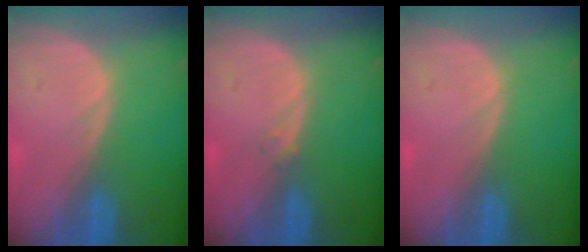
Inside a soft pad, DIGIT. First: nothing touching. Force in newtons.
{"total": 0.8, "press": 0.7, "slide": 0.4}
{"total": 0.0}